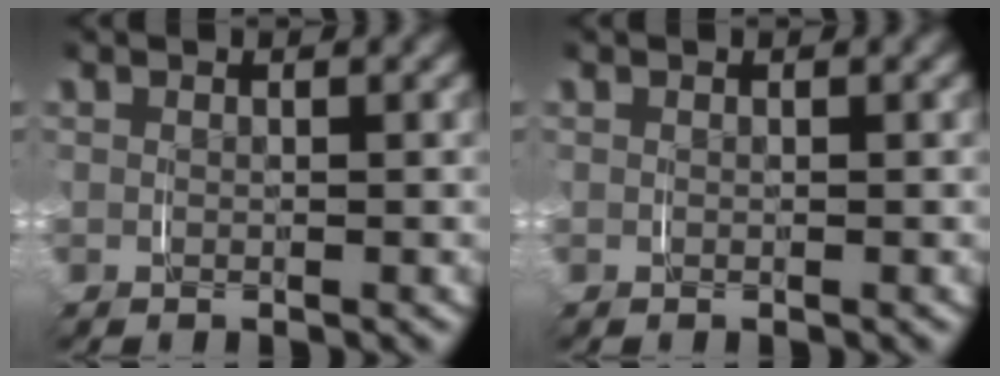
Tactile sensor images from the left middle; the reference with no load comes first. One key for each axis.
{"total": 0.0}